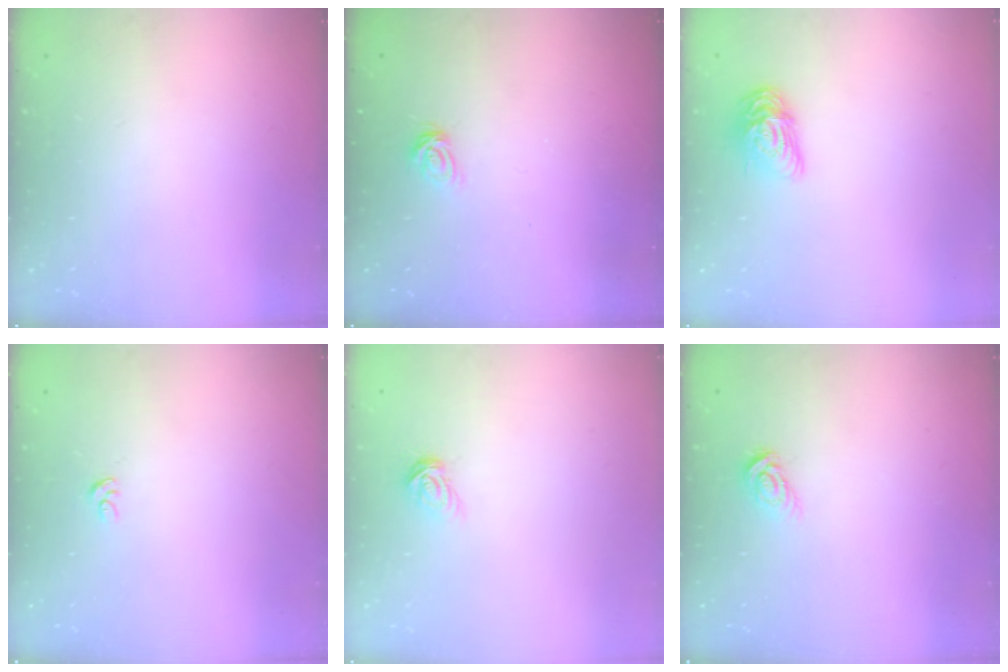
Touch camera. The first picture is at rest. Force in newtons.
{"total": 5.8, "press": 5.8, "slide": 0.5}
{"total": 9.9, "press": 9.9, "slide": 0.3}
{"total": 2.4, "press": 2.4, "slide": 0.1}
{"total": 5.0, "press": 5.0, "slide": 0.5}
{"total": 5.9, "press": 5.9, "slide": 0.4}